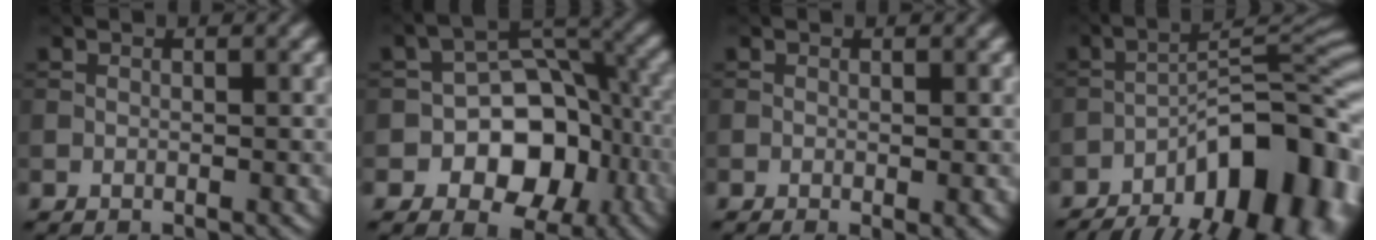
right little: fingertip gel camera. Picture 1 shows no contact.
{"total": 9.1, "force": [-3.1, 6.3, 5.8], "torque": [-0.069, 0.000, -0.055]}
{"total": 1.2, "force": [-0.2, 0.2, 1.2], "torque": [-0.016, -0.009, -0.004]}
{"total": 18.2, "force": [-11.6, 6.5, 12.4], "torque": [-0.155, -0.006, -0.173]}